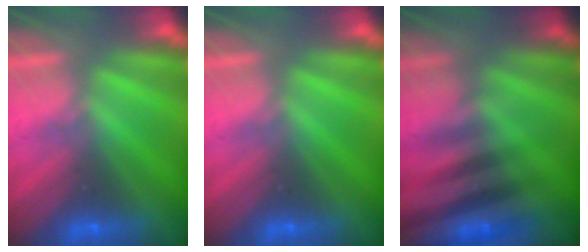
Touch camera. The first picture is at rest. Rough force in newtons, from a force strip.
{"total": 0.0}
{"total": 3.2}